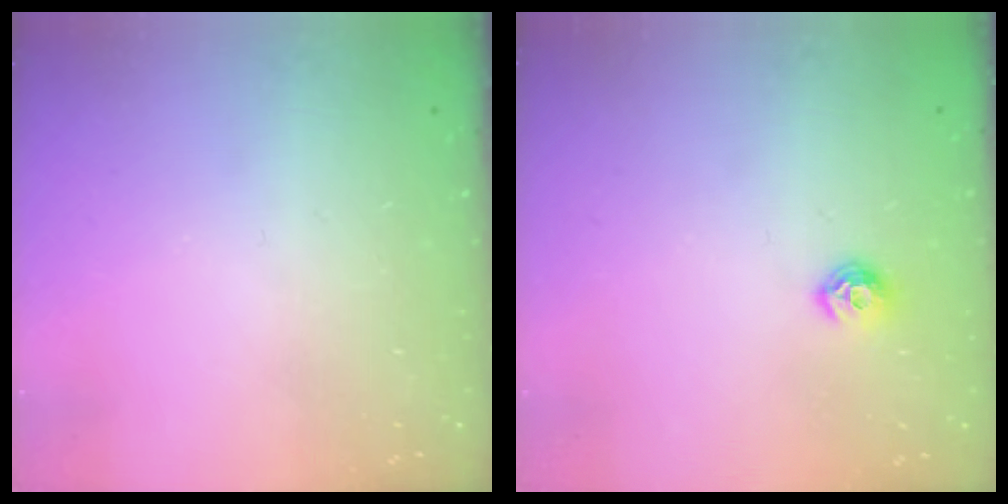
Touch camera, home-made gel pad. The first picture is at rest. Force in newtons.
{"total": 7.5, "press": 7.4, "slide": 0.7}